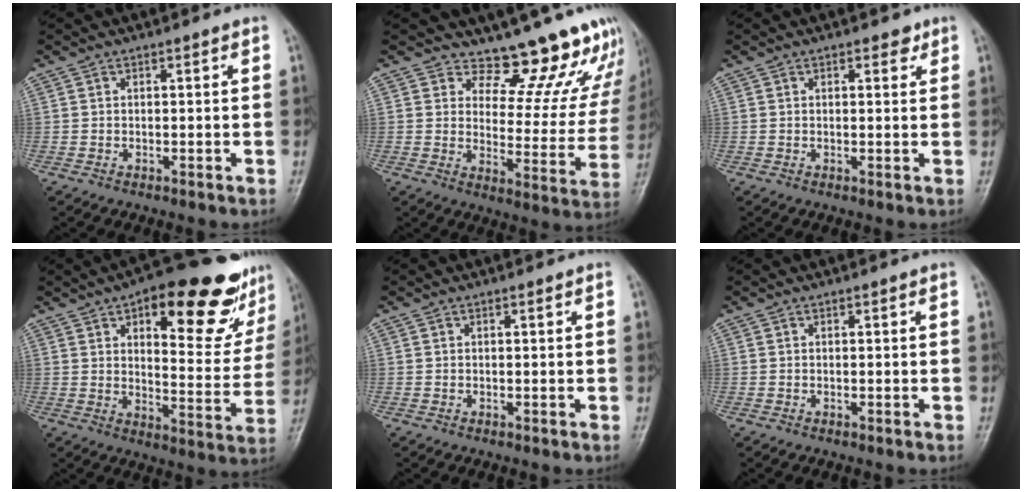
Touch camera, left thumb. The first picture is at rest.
{"total": 15.9, "force": [14.8, 5.1, 3.0], "torque": [0.016, -0.145, 0.172]}
{"total": 1.8, "force": [1.1, 1.0, 1.0], "torque": [-0.002, -0.004, 0.012]}
{"total": 22.9, "force": [13.5, 9.0, 16.2], "torque": [-0.157, -0.042, 0.183]}
{"total": 0.0}
{"total": 0.0}